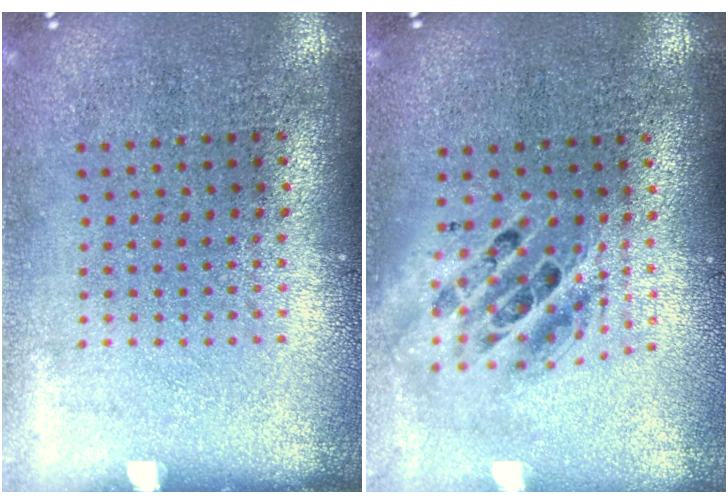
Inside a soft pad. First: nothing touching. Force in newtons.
{"total": 1.7, "press": 1.4, "slide": 1.0}